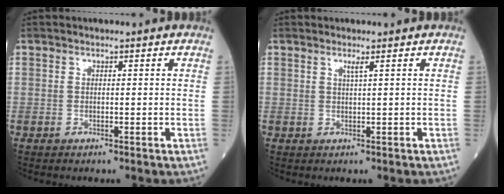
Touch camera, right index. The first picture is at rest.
{"total": 0.9, "force": [0.5, -0.3, 0.7], "torque": [-0.026, -0.006, 0.013]}